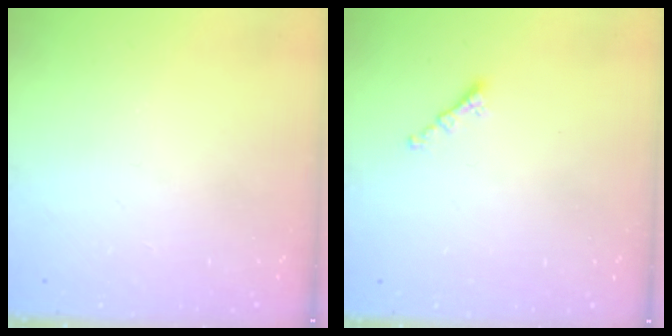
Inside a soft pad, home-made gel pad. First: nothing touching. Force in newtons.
{"total": 1.2, "press": 1.1, "slide": 0.5}